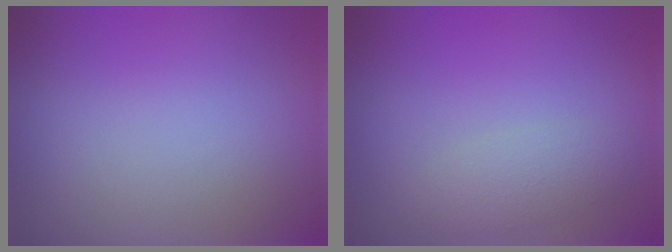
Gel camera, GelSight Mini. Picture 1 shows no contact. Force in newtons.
{"total": 1.9, "press": 1.9, "slide": 0.0}